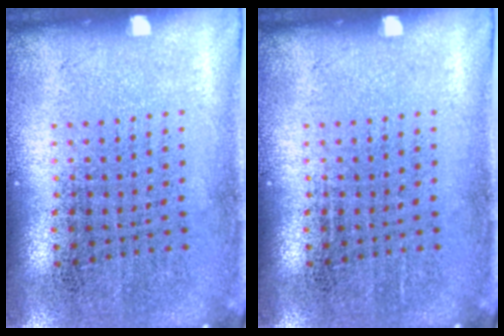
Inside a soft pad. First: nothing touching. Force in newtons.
{"total": 0.0}